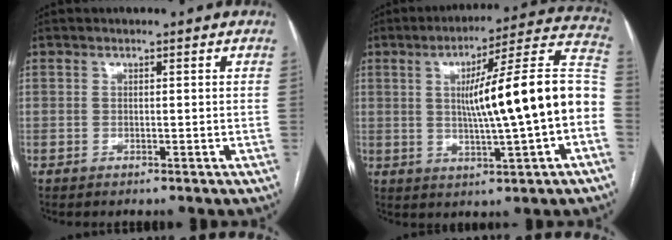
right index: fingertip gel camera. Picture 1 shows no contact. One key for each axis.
{"total": 18.3, "fx": -0.4, "fy": 0.4, "fz": 18.3, "tx": -0.258, "ty": 0.029, "tz": -0.010}